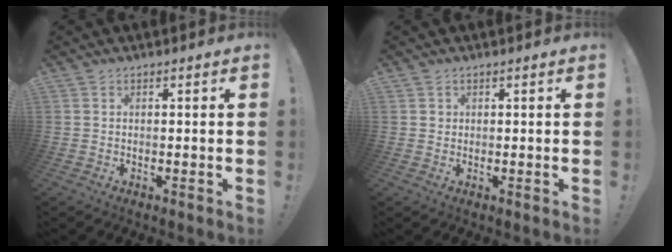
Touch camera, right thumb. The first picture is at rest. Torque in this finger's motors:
{"motor_torque": [0.21, 0.16, 0.09, 0.06, 0.00]}